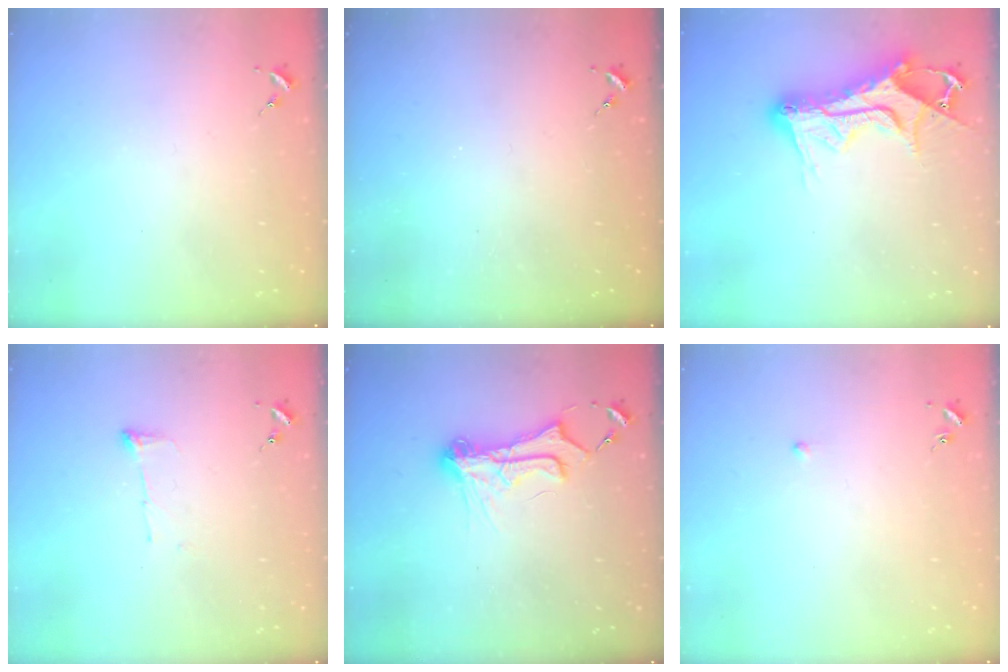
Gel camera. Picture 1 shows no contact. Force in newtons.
{"total": 0.0}
{"total": 16.2, "press": 16.2, "slide": 1.4}
{"total": 5.1, "press": 5.1, "slide": 0.3}
{"total": 12.5, "press": 12.5, "slide": 0.7}
{"total": 2.6, "press": 2.5, "slide": 0.6}